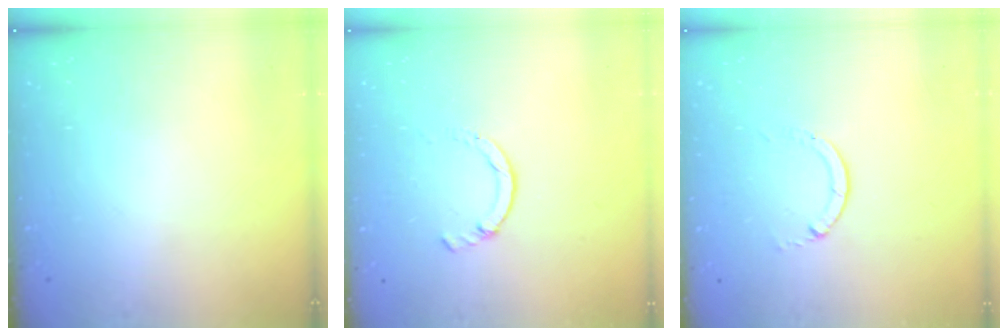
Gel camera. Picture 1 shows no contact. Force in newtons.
{"total": 1.7, "press": 1.7, "slide": 0.3}
{"total": 0.6, "press": 0.5, "slide": 0.1}